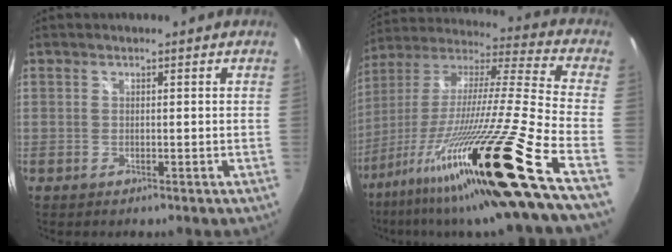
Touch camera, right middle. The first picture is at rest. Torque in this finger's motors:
{"motor_torque": [2.14, 0.00, 1.05, 0.21]}